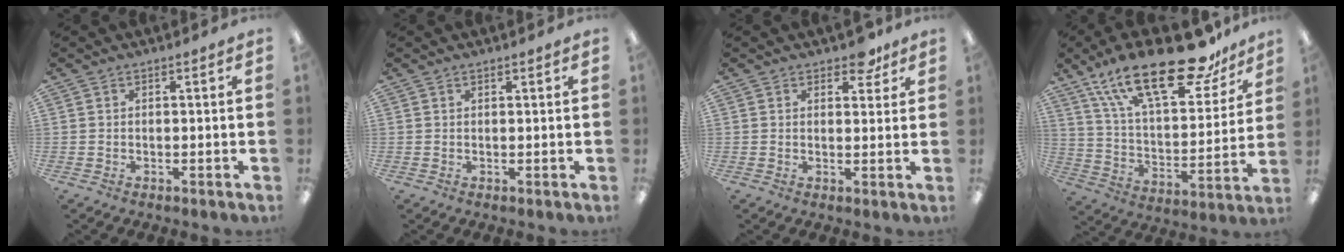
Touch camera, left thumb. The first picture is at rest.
{"total": 0.8, "force": [0.6, 0.3, 0.4], "torque": [-0.010, 0.001, 0.011]}
{"total": 5.4, "force": [3.7, 2.7, 2.7], "torque": [-0.021, -0.014, 0.061]}
{"total": 27.3, "force": [18.2, 10.1, 17.6], "torque": [-0.286, -0.103, 0.306]}